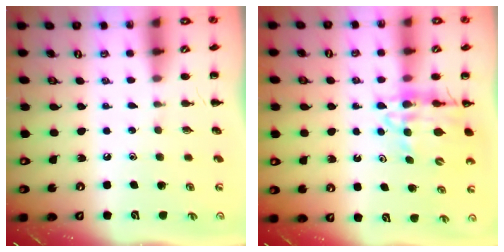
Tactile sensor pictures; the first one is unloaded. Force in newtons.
{"total": 12.4, "press": 12.0, "slide": 3.3}